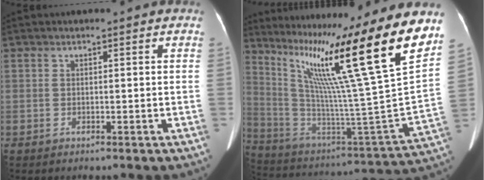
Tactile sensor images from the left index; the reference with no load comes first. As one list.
[{"total": 28.4, "force": [18.2, -3.0, 21.6], "torque": [-0.362, -0.086, 0.283]}]